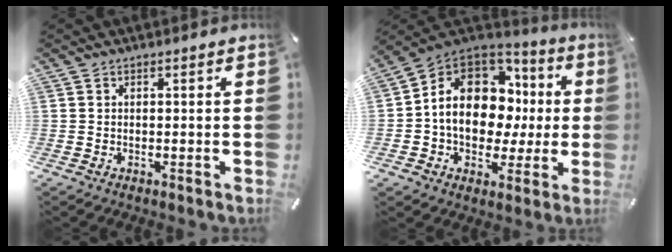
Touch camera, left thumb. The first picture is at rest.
{"total": 15.0, "force": [1.0, 11.7, 9.4], "torque": [-0.172, -0.009, 0.019]}